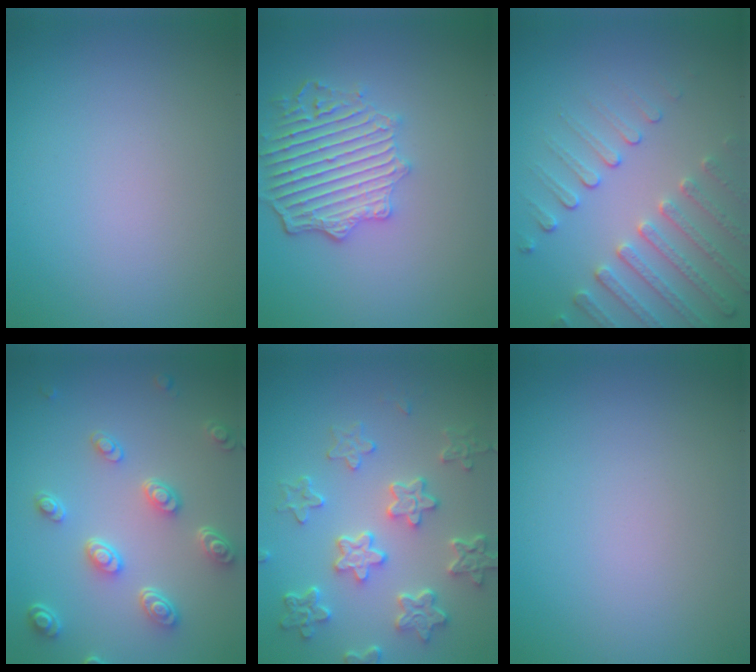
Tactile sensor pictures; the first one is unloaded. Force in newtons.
{"total": 5.6, "press": 4.5, "slide": 3.3}
{"total": 4.7, "press": 3.7, "slide": 2.8}
{"total": 4.6, "press": 3.5, "slide": 3.0}
{"total": 6.1, "press": 4.6, "slide": 4.0}
{"total": 0.0}